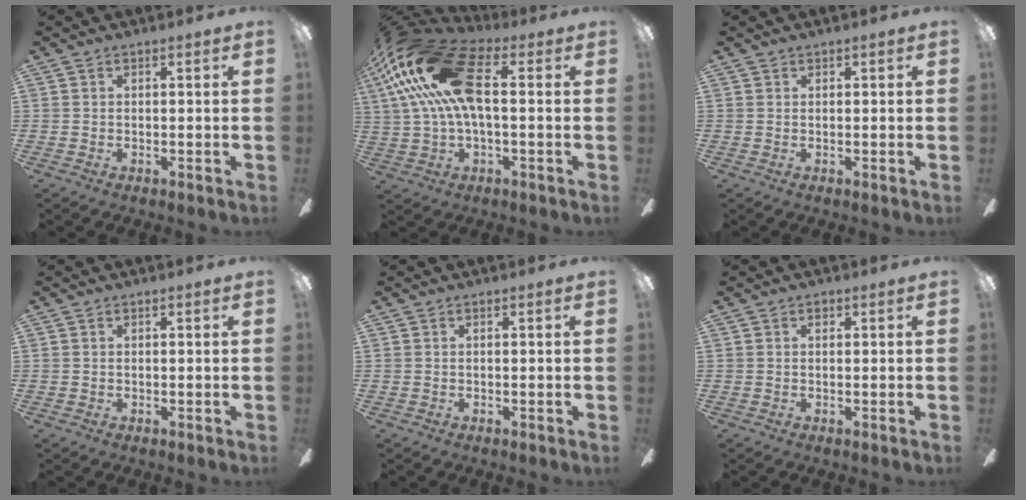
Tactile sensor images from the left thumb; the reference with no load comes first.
{"total": 23.8, "force": [5.0, 12.0, 20.0], "torque": [-0.406, 0.014, 0.086]}
{"total": 0.6, "force": [0.5, 0.2, -0.1], "torque": [0.001, 0.001, 0.009]}
{"total": 0.0}
{"total": 0.0}
{"total": 0.6, "force": [0.2, 0.4, 0.3], "torque": [-0.007, 0.003, 0.004]}